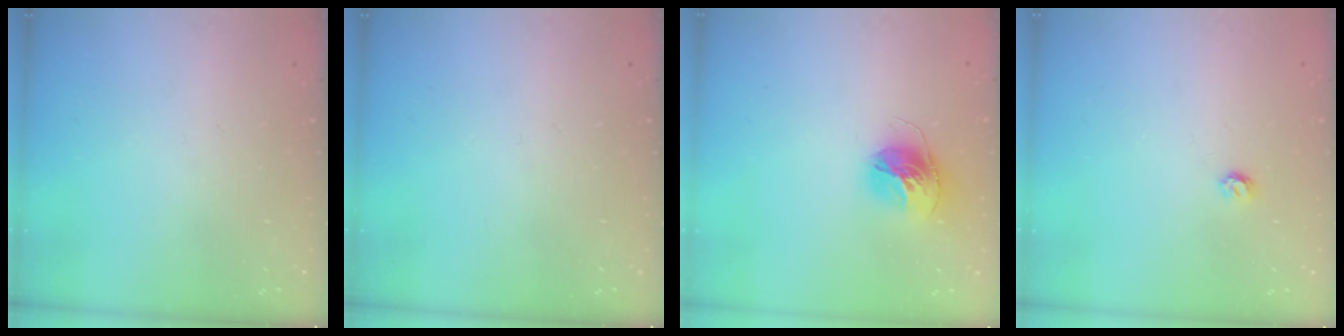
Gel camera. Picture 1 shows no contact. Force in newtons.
{"total": 0.0}
{"total": 13.9, "press": 13.8, "slide": 1.4}
{"total": 3.5, "press": 3.5, "slide": 0.3}